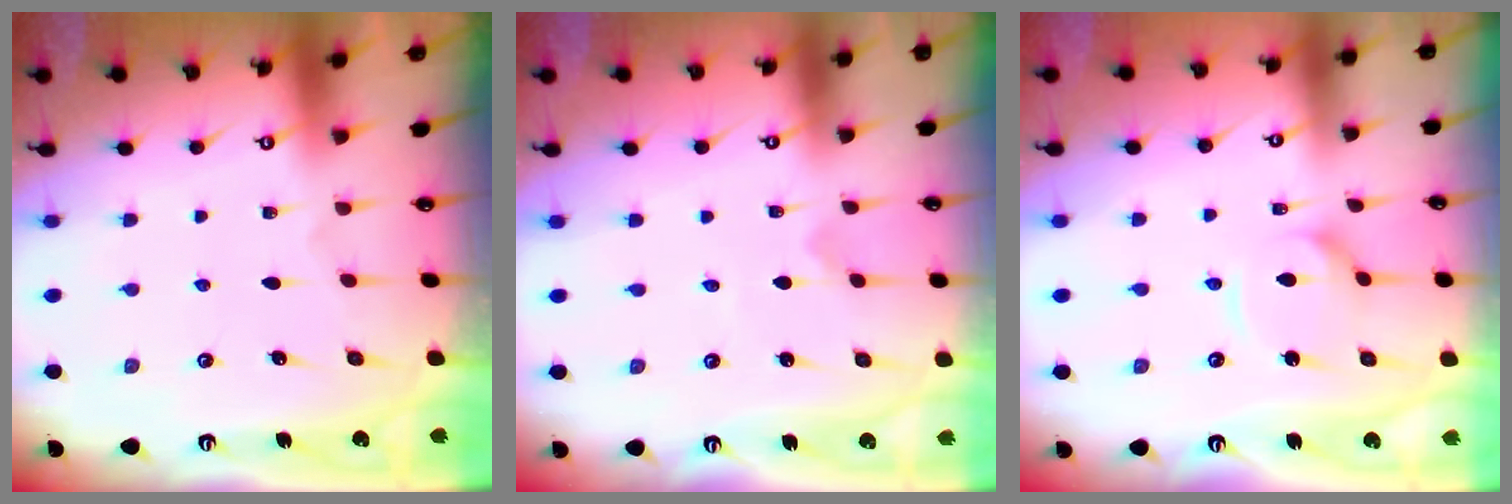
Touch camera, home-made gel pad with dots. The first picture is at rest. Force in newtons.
{"total": 0.0}
{"total": 5.3, "press": 5.3, "slide": 0.5}